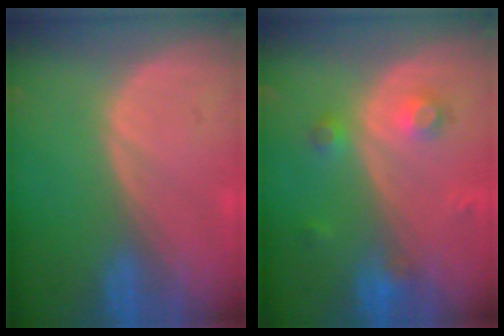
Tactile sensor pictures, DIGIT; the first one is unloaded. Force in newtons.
{"total": 3.7, "press": 3.2, "slide": 1.8}